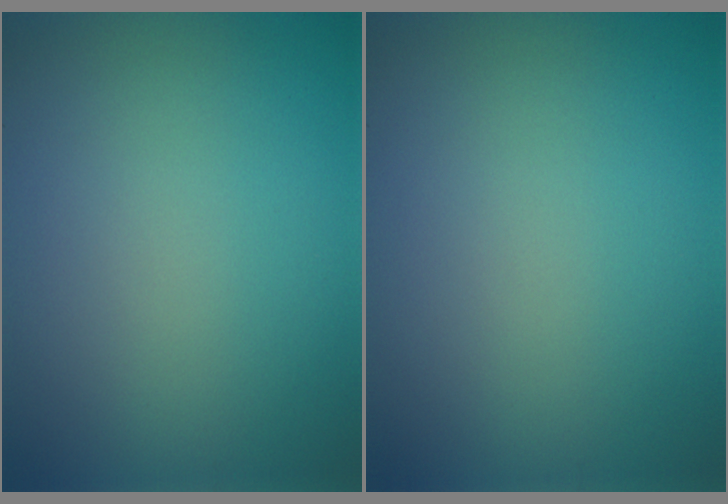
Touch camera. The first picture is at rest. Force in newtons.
{"total": 0.0}